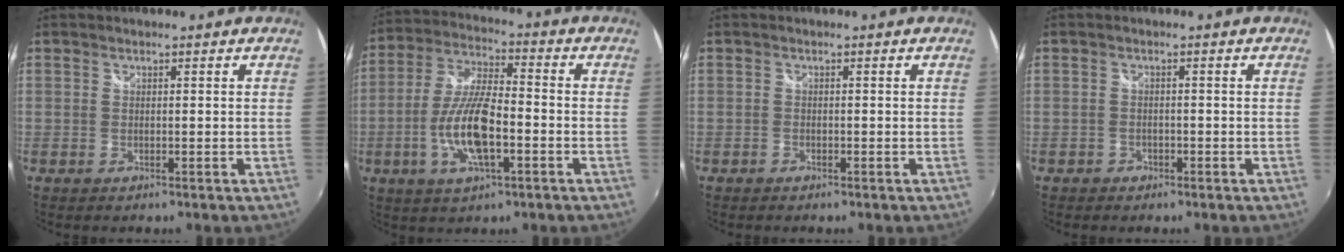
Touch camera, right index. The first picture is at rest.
{"total": 12.8, "force": [-3.9, 4.1, 11.5], "torque": [-0.239, -0.003, -0.073]}
{"total": 0.5, "force": [-0.4, -0.3, -0.1], "torque": [0.002, 0.000, -0.012]}
{"total": 1.1, "force": [-1.0, 0.6, 0.1], "torque": [-0.003, 0.002, -0.017]}